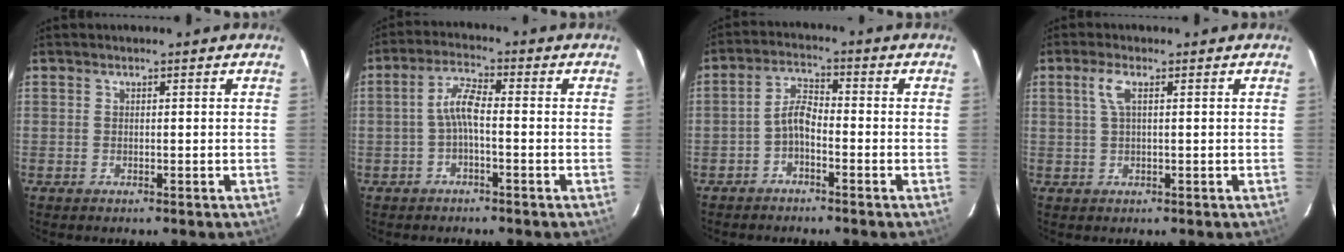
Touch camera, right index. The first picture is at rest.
{"total": 4.2, "force": [-1.2, 1.0, 3.9], "torque": [-0.085, 0.014, -0.025]}
{"total": 3.7, "force": [-2.2, 1.4, 2.6], "torque": [-0.059, 0.015, -0.045]}
{"total": 2.9, "force": [0.9, 0.5, 2.7], "torque": [-0.057, 0.005, 0.017]}